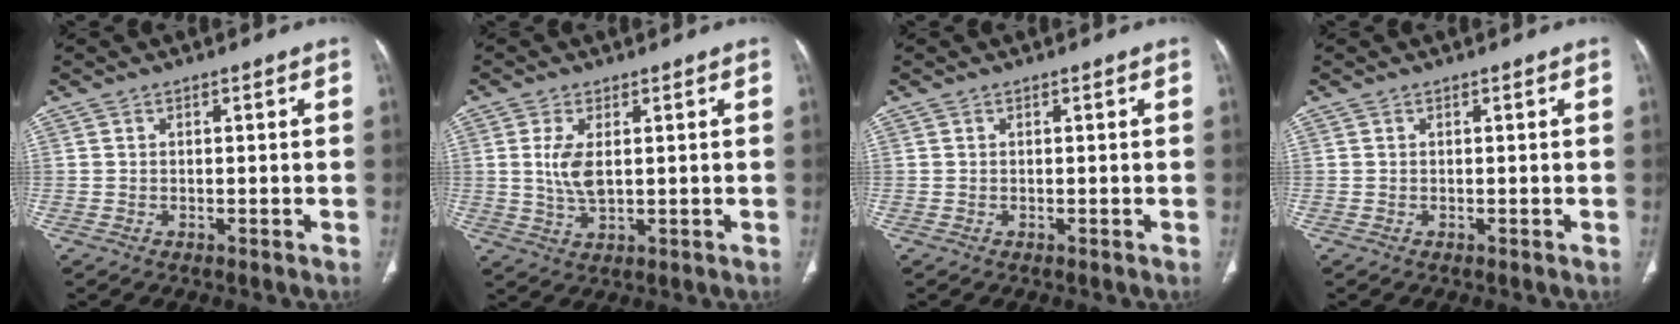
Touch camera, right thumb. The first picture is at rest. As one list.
[{"total": 5.5, "force": [0.9, 2.6, 4.8], "torque": [-0.104, -0.008, 0.022]}, {"total": 0.0}, {"total": 0.0}]